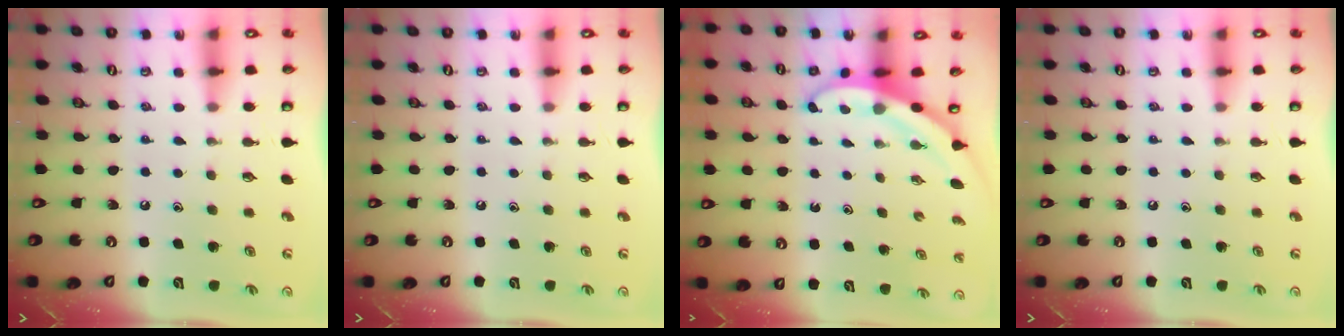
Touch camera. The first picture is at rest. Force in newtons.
{"total": 0.0}
{"total": 3.0, "press": 3.0, "slide": 0.1}
{"total": 0.0}